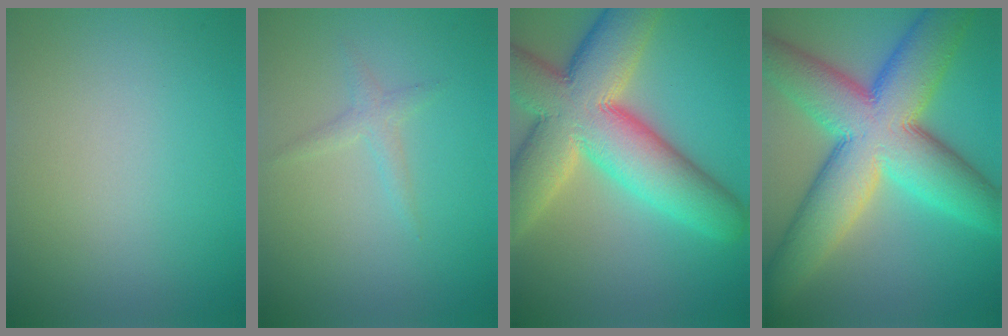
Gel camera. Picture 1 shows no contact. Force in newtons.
{"total": 1.2, "press": 1.2, "slide": 0.1}
{"total": 13.0, "press": 12.9, "slide": 1.1}
{"total": 13.6, "press": 13.6, "slide": 0.6}